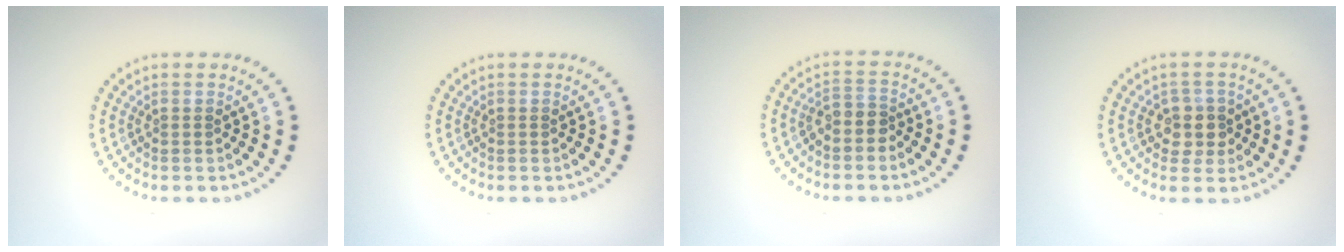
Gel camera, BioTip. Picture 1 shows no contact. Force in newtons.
{"total": 0.0}
{"total": 2.0, "press": 1.6, "slide": 1.2}
{"total": 2.6, "press": 2.3, "slide": 1.1}